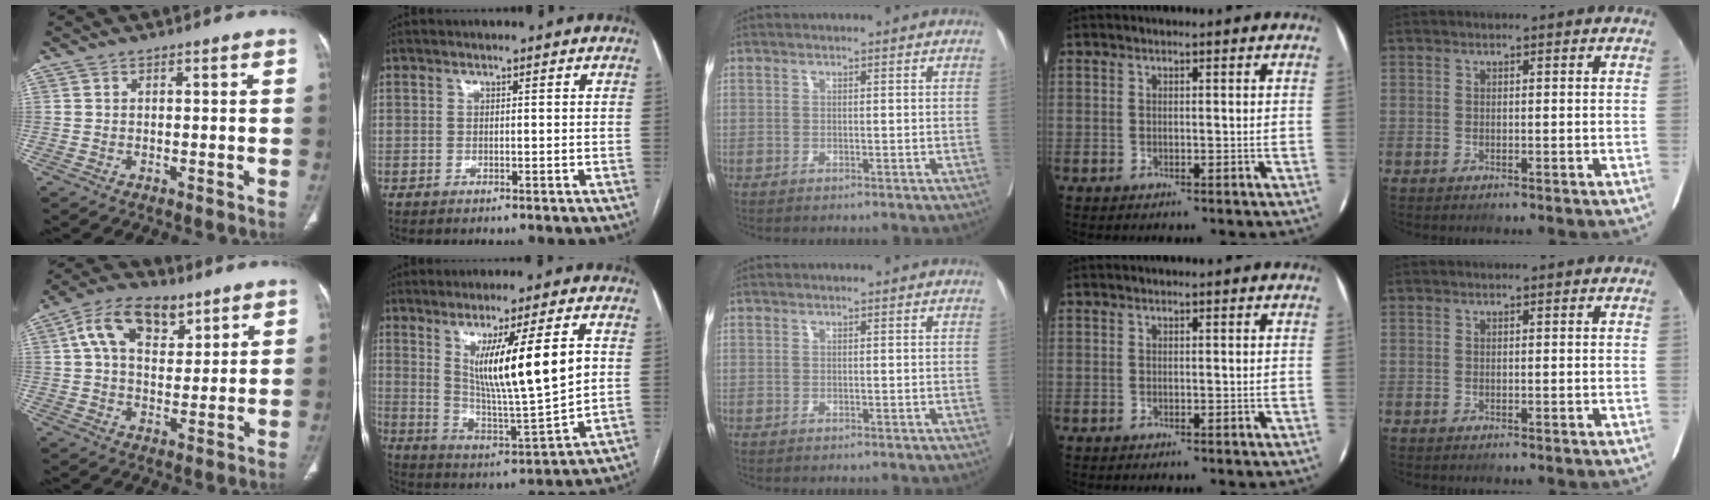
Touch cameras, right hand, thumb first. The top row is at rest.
{"thumb": {"total": 12.4, "force": [5.7, 7.4, 8.2], "torque": [-0.118, -0.005, 0.095]}, "index": {"total": 14.8, "force": [3.7, 0.7, 14.3], "torque": [-0.243, -0.023, 0.069]}}